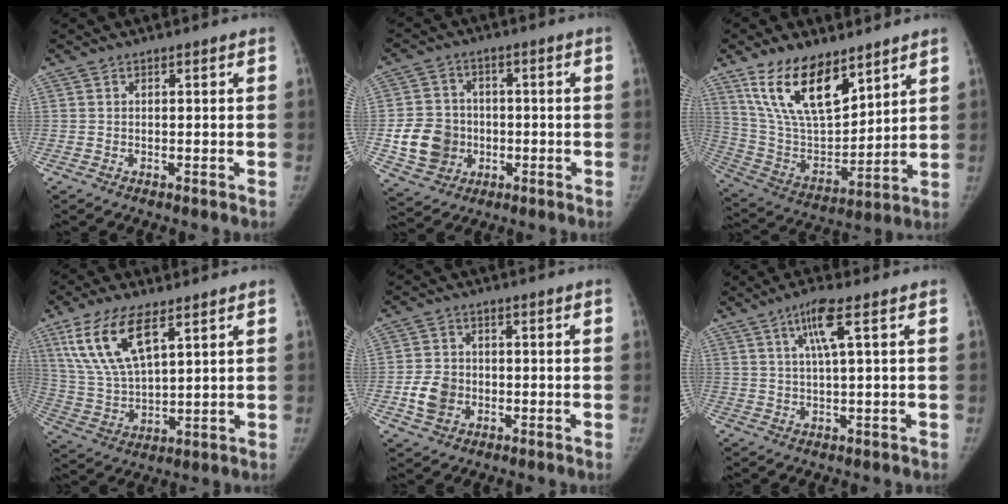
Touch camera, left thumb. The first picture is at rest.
{"total": 11.0, "force": [-1.8, 9.8, 4.7], "torque": [-0.059, 0.011, -0.025]}
{"total": 18.5, "force": [11.5, 8.6, 11.6], "torque": [-0.169, -0.058, 0.231]}
{"total": 14.5, "force": [7.4, 6.1, 10.9], "torque": [-0.211, -0.023, 0.151]}
{"total": 6.6, "force": [-1.6, 5.4, 3.4], "torque": [-0.051, 0.008, -0.028]}
{"total": 5.6, "force": [2.3, 0.2, 5.1], "torque": [-0.110, -0.002, 0.046]}